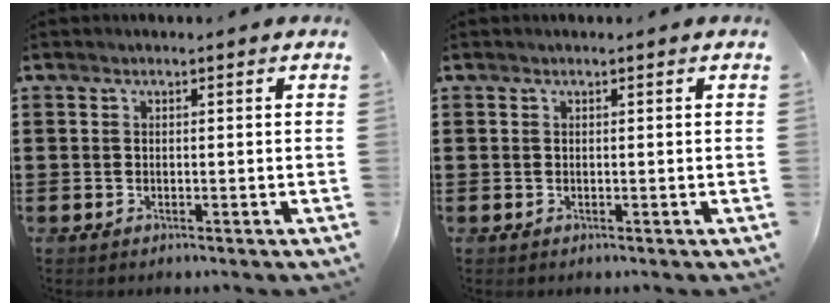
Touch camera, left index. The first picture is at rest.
{"total": 0.0}